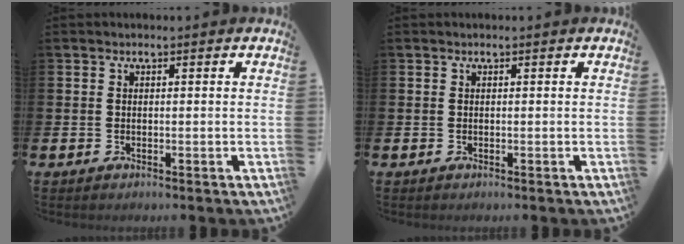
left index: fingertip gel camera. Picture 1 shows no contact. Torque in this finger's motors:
{"motor_torque": [-0.02, 0.02, 0.01, 0.00]}